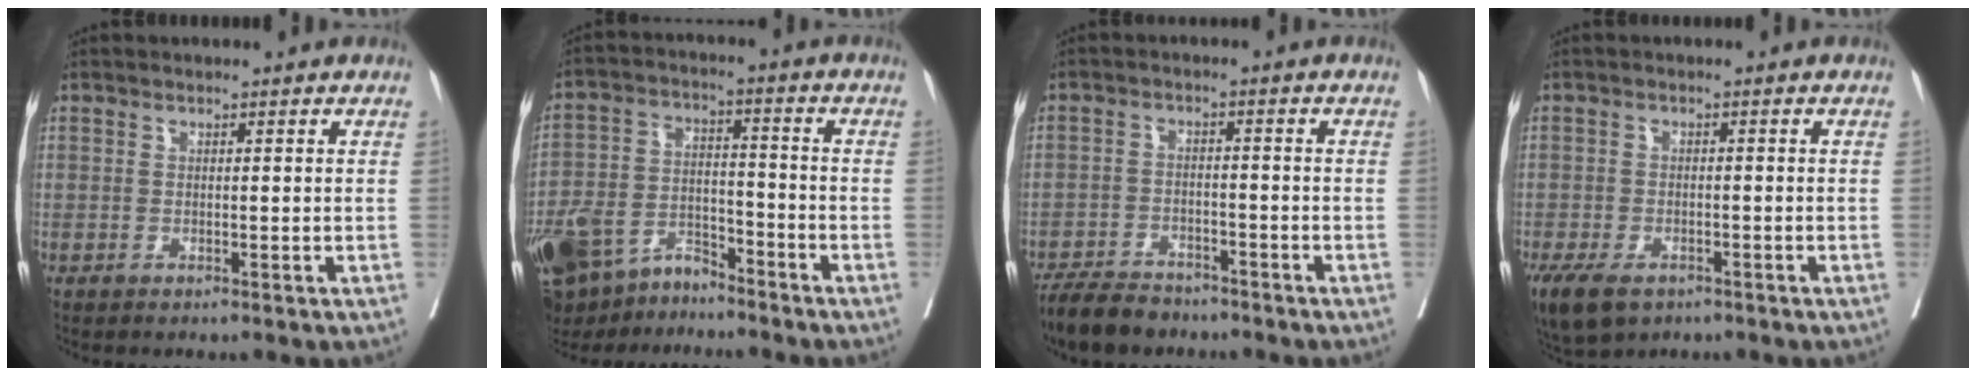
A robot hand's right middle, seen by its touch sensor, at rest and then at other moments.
{"total": 13.6, "force": [-10.9, 4.9, 6.6], "torque": [-0.122, -0.001, -0.189]}
{"total": 7.1, "force": [-6.3, 2.4, 2.1], "torque": [-0.036, -0.013, -0.108]}
{"total": 8.0, "force": [-5.2, 4.2, 4.5], "torque": [-0.093, -0.012, -0.081]}